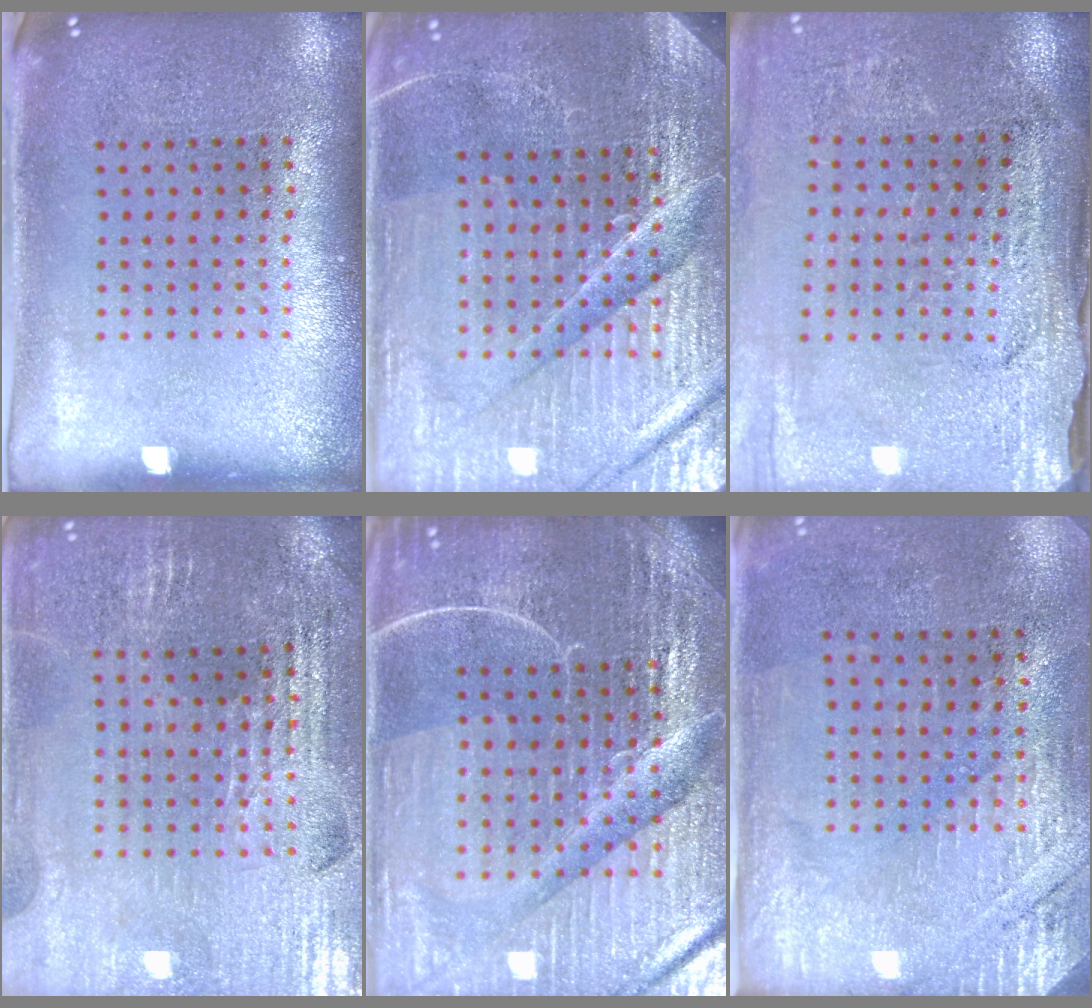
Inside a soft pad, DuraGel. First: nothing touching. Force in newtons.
{"total": 5.7, "press": 5.2, "slide": 2.4}
{"total": 3.0, "press": 2.9, "slide": 0.8}
{"total": 2.9, "press": 2.9, "slide": 0.5}
{"total": 6.8, "press": 6.0, "slide": 3.2}
{"total": 2.7, "press": 2.5, "slide": 1.1}